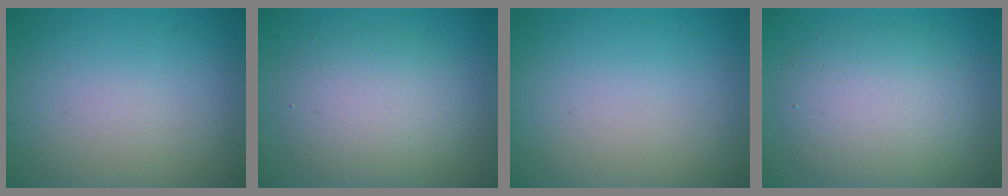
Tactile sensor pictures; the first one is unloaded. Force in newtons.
{"total": 4.6, "press": 4.5, "slide": 0.4}
{"total": 0.0}
{"total": 5.7, "press": 5.7, "slide": 0.2}